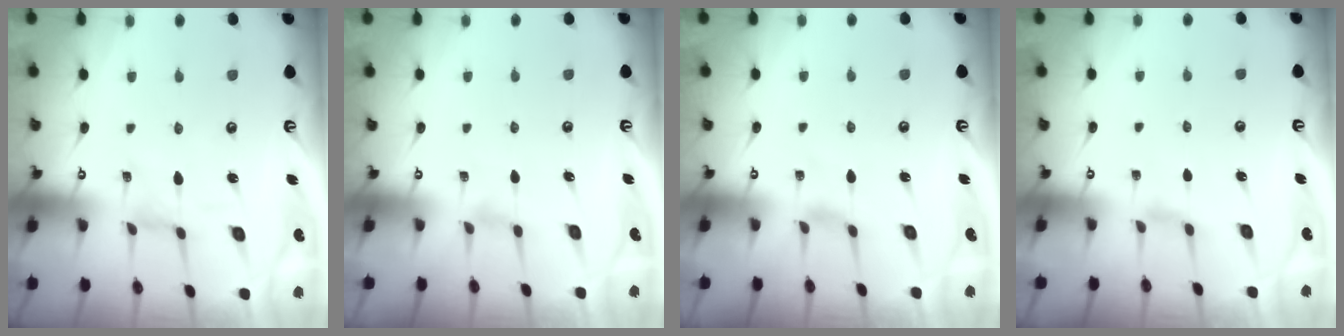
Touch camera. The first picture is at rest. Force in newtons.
{"total": 0.0}
{"total": 0.7, "press": 0.6, "slide": 0.3}
{"total": 1.5, "press": 1.5, "slide": 0.3}